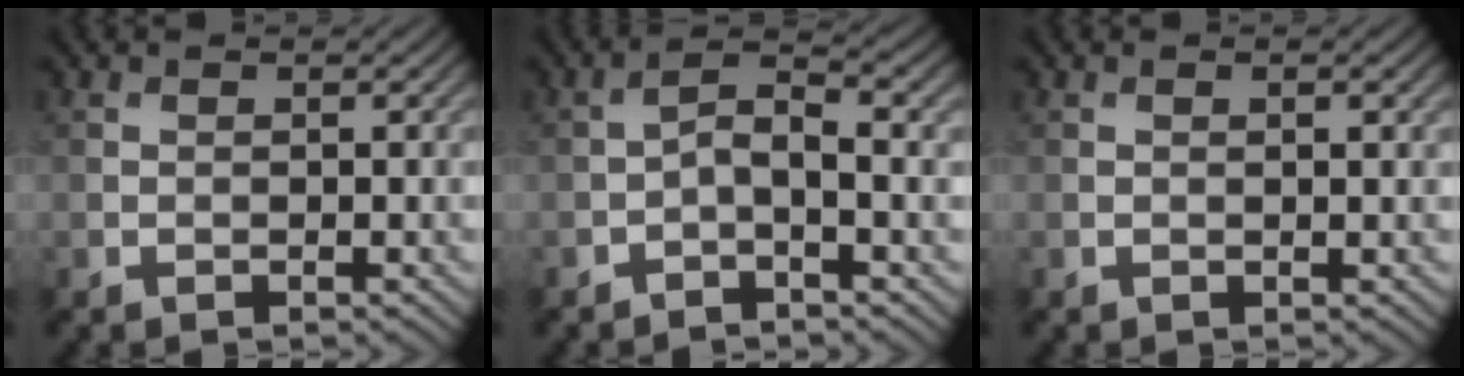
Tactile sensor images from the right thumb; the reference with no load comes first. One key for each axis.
{"total": 2.7, "fx": -0.8, "fy": 0.8, "fz": 2.5, "tx": -0.049, "ty": 0.010, "tz": -0.017}
{"total": 0.8, "fx": 0.2, "fy": 0.1, "fz": 0.8, "tx": -0.011, "ty": -0.001, "tz": 0.004}